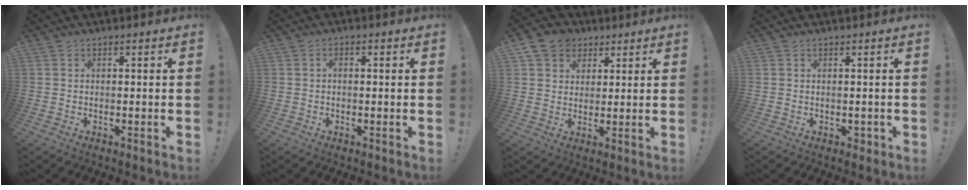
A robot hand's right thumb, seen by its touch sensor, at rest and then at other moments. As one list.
[{"total": 1.2, "force": [-0.5, 0.6, 0.9], "torque": [-0.016, 0.006, -0.010]}, {"total": 8.6, "force": [4.4, 7.0, 2.4], "torque": [-0.039, -0.019, 0.090]}, {"total": 1.4, "force": [0.1, 1.2, 0.8], "torque": [-0.011, 0.001, 0.002]}]